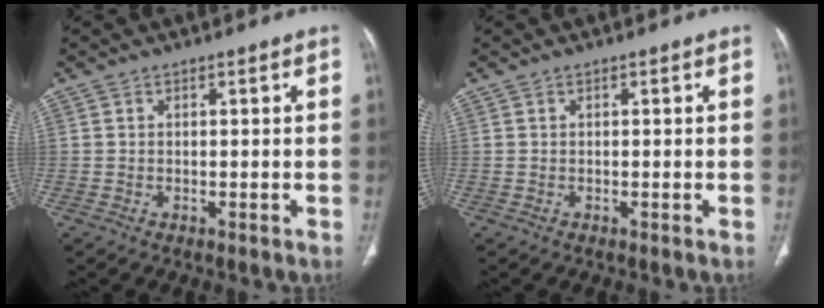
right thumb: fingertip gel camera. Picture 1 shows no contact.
{"total": 0.0}